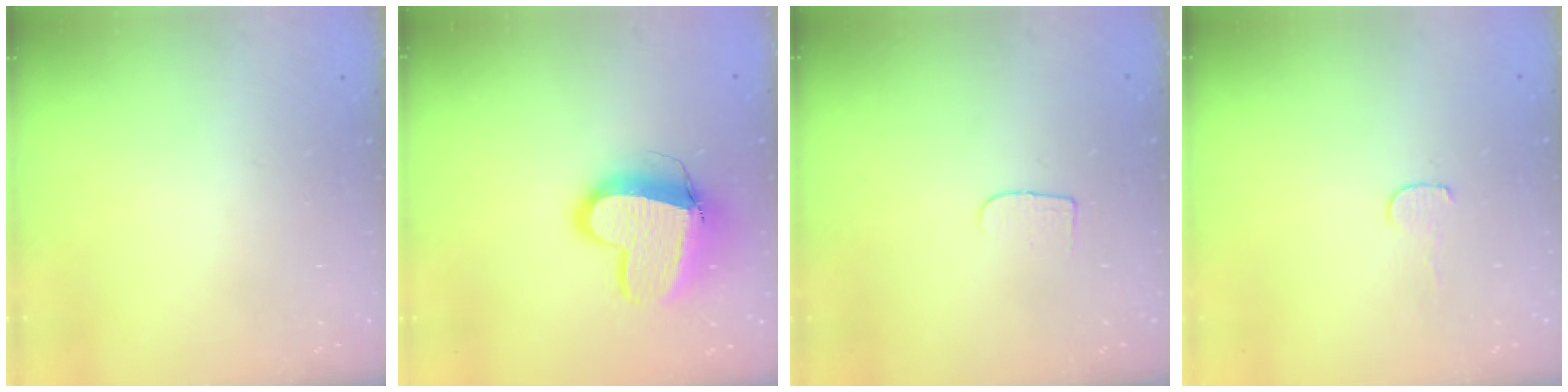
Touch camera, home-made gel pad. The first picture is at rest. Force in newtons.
{"total": 13.6, "press": 13.5, "slide": 1.7}
{"total": 4.8, "press": 4.8, "slide": 0.5}
{"total": 3.5, "press": 3.5, "slide": 0.4}